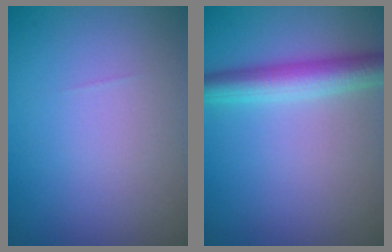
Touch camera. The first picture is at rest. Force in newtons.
{"total": 4.4, "press": 4.4, "slide": 0.1}